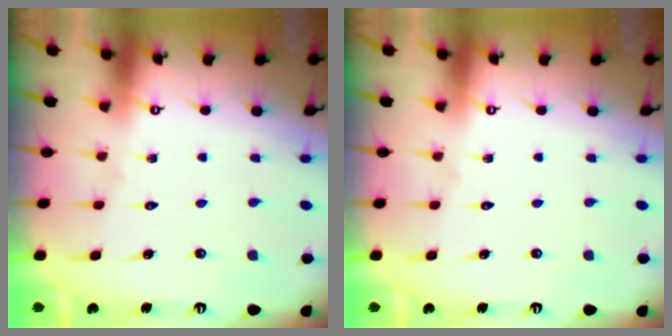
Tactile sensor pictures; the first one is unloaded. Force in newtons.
{"total": 0.0}